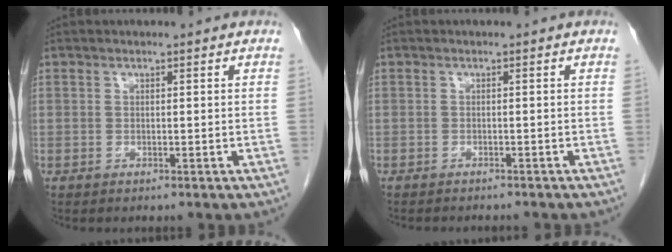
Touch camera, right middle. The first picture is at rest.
{"total": 4.4, "force": [-4.0, 0.9, 1.6], "torque": [-0.018, -0.003, -0.049]}